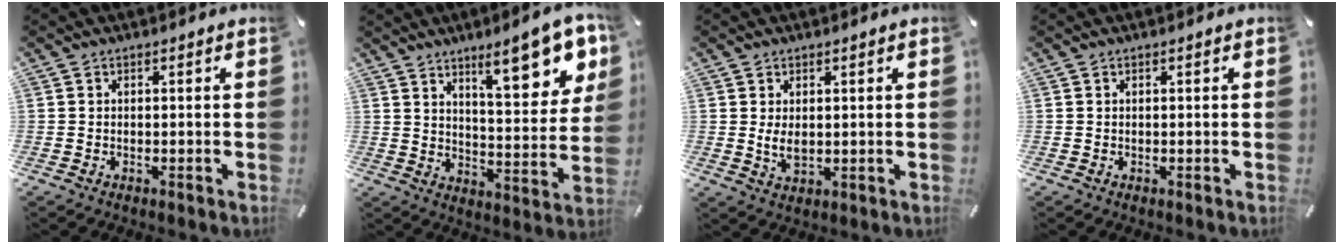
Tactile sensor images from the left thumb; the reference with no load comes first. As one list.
[{"total": 15.8, "force": [10.0, 5.1, 11.0], "torque": [-0.146, -0.063, 0.159]}, {"total": 4.0, "force": [0.7, 2.4, 3.1], "torque": [-0.069, -0.006, 0.008]}, {"total": 0.0}]